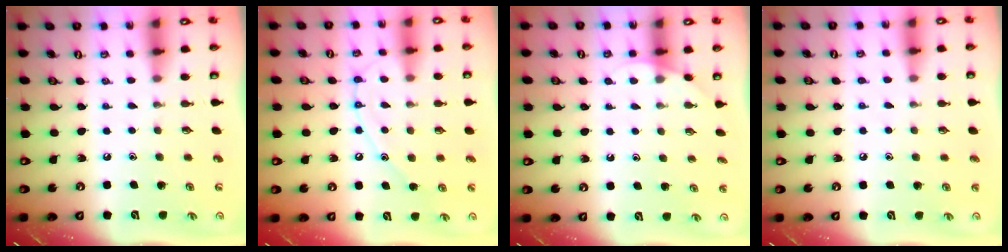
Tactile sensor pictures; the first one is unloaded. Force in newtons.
{"total": 10.3, "press": 10.3, "slide": 0.8}
{"total": 2.9, "press": 2.9, "slide": 0.2}
{"total": 4.2, "press": 4.0, "slide": 1.0}